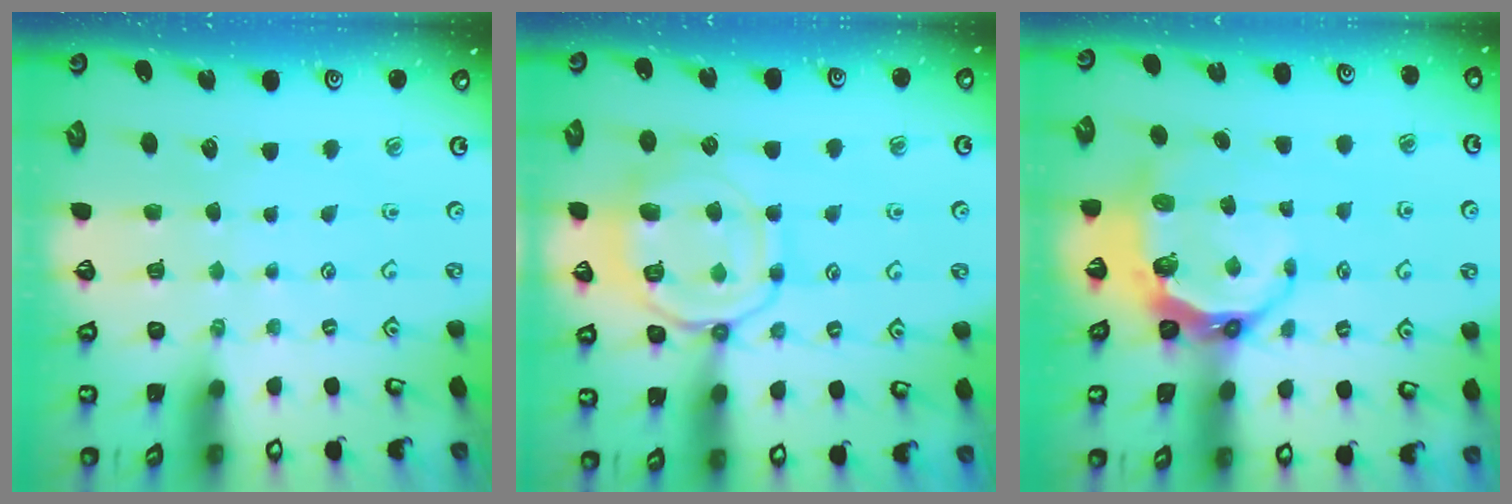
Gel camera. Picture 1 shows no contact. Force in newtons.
{"total": 14.2, "press": 14.1, "slide": 1.4}
{"total": 8.6, "press": 7.5, "slide": 4.2}